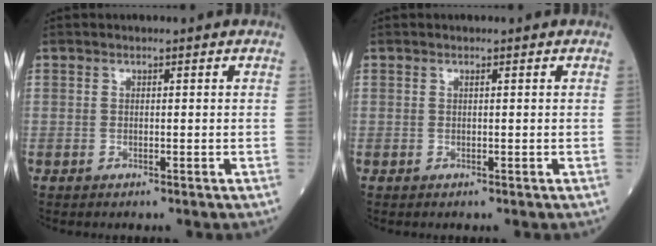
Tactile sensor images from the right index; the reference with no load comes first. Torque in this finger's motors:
{"motor_torque": [0.00, 0.00, 0.00, 0.00]}